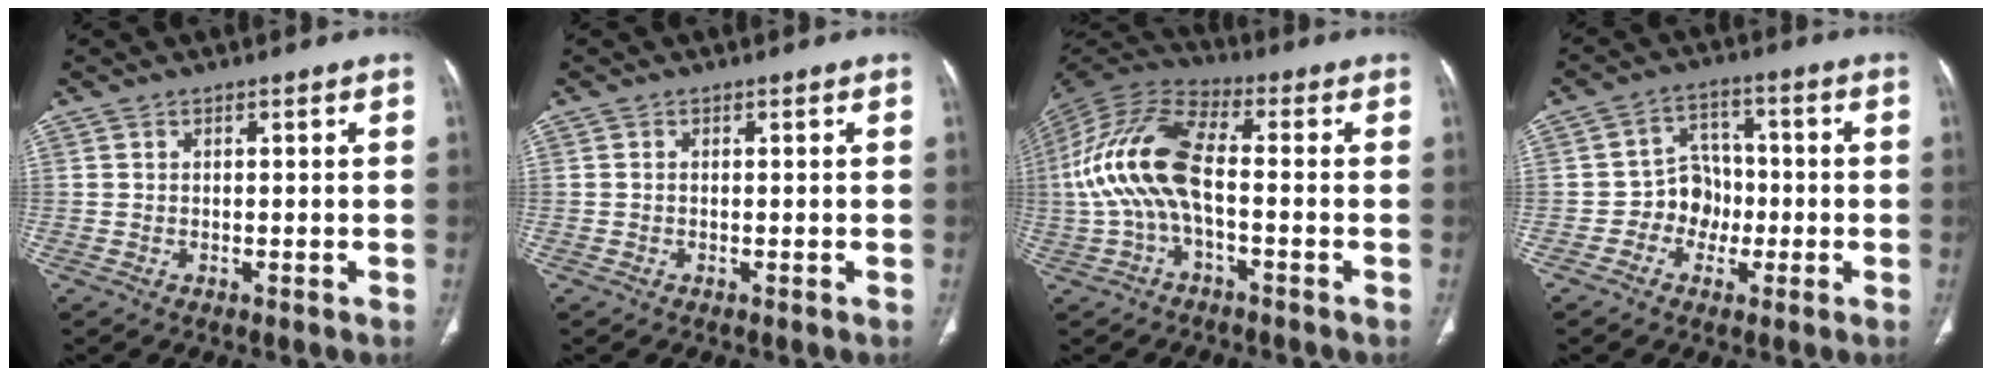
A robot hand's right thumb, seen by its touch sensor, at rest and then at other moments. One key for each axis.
{"total": 0.0}
{"total": 15.2, "fx": -1.5, "fy": 6.9, "fz": 13.4, "tx": -0.294, "ty": 0.039, "tz": -0.034}
{"total": 6.9, "fx": -1.8, "fy": 6.0, "fz": 2.9, "tx": -0.005, "ty": 0.025, "tz": -0.041}